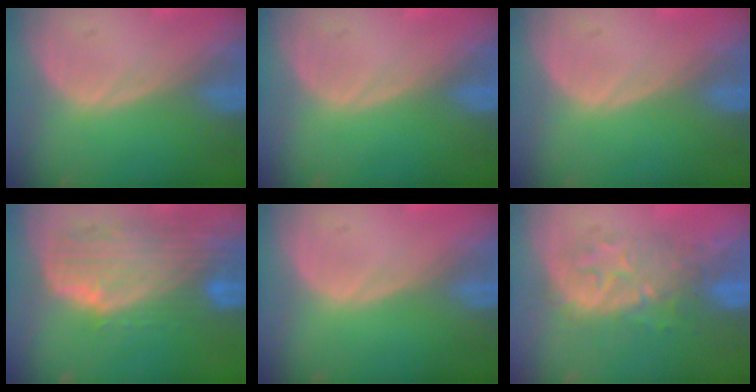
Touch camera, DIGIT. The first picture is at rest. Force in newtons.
{"total": 0.0}
{"total": 0.0}
{"total": 10.3, "press": 9.0, "slide": 5.1}
{"total": 0.0}
{"total": 8.1, "press": 8.0, "slide": 1.1}